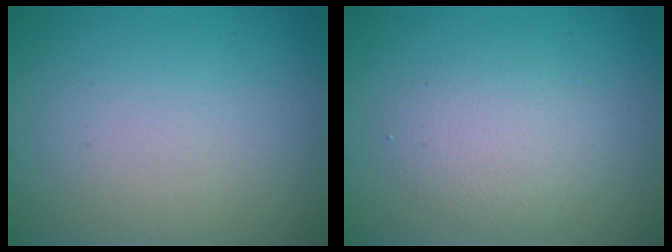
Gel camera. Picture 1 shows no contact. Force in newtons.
{"total": 2.2, "press": 2.2, "slide": 0.0}